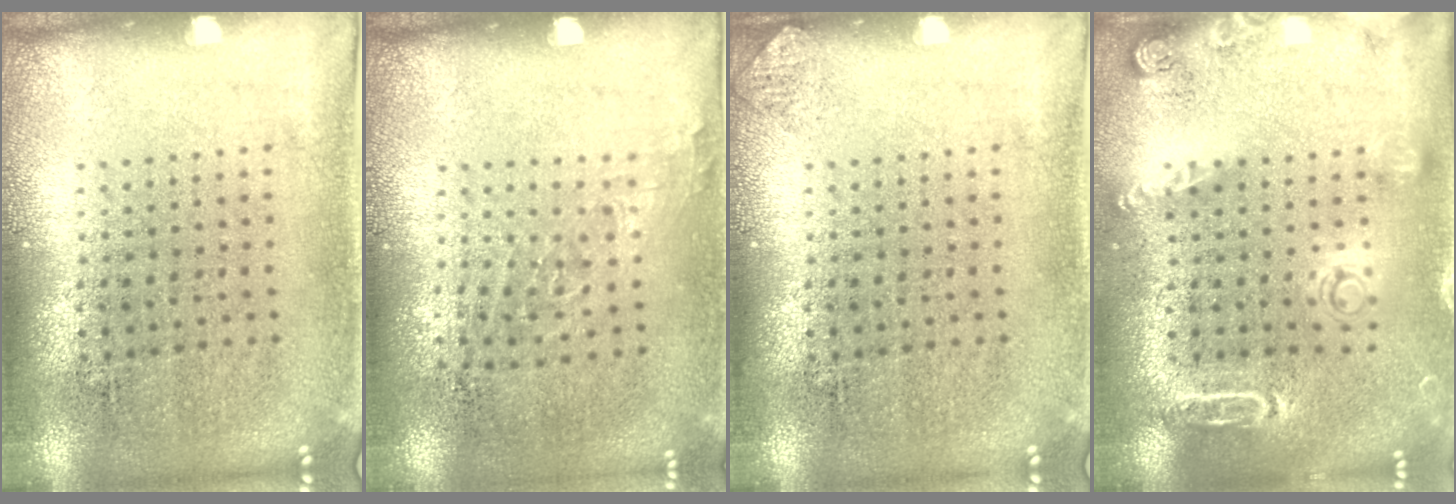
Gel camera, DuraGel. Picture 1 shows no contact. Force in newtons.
{"total": 1.0, "press": 0.7, "slide": 0.6}
{"total": 0.5, "press": 0.5, "slide": 0.0}
{"total": 1.8, "press": 1.8, "slide": 0.4}